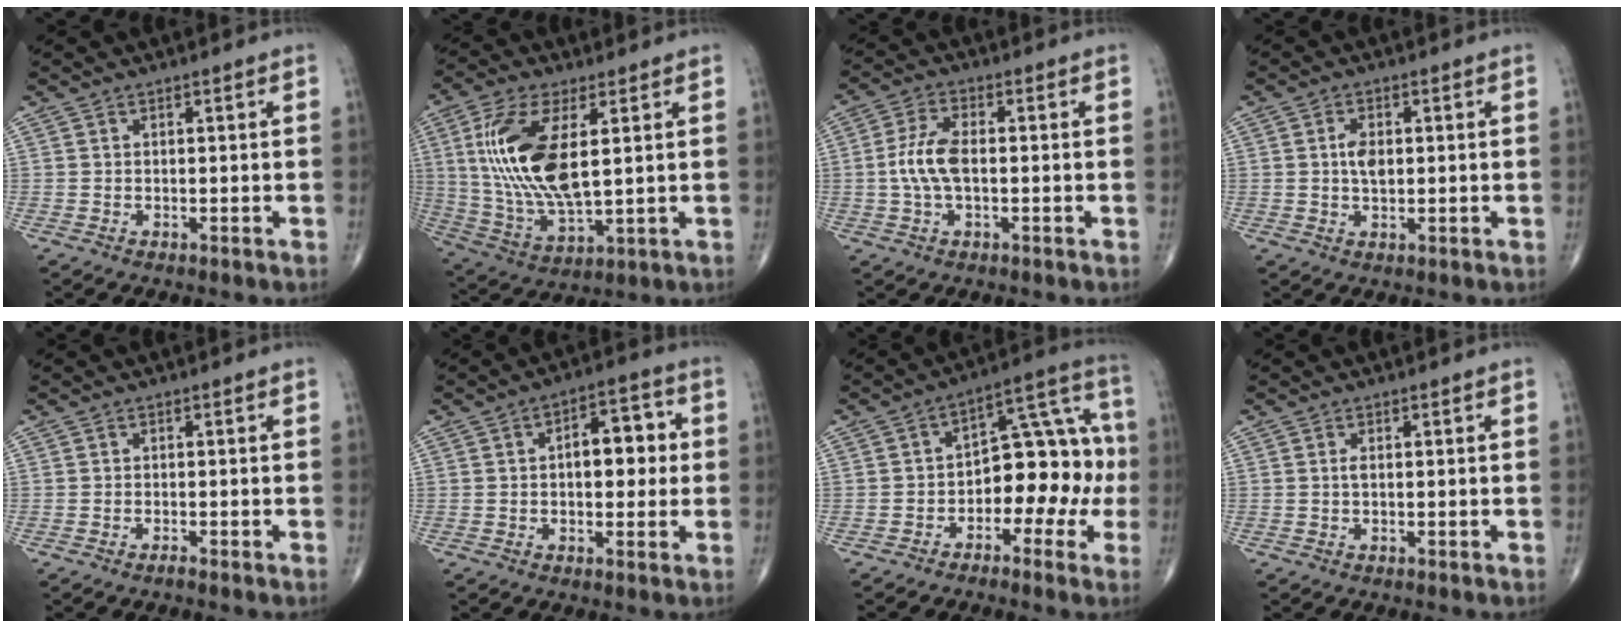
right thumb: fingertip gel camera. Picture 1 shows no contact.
{"total": 17.5, "force": [3.4, 7.3, 15.5], "torque": [-0.327, -0.017, 0.073]}
{"total": 8.2, "force": [-0.5, 3.6, 7.4], "torque": [-0.173, 0.018, -0.012]}
{"total": 3.6, "force": [0.3, 2.0, 2.9], "torque": [-0.052, 0.000, 0.005]}
{"total": 0.7, "force": [-0.6, -0.1, 0.4], "torque": [-0.010, 0.001, -0.013]}
{"total": 9.3, "force": [0.7, 5.1, 7.7], "torque": [-0.080, 0.018, 0.007]}
{"total": 14.2, "force": [-3.0, 8.5, 10.9], "torque": [-0.108, 0.060, -0.051]}
{"total": 0.6, "force": [0.0, 0.2, 0.6], "torque": [-0.016, -0.001, -0.001]}